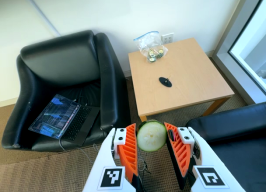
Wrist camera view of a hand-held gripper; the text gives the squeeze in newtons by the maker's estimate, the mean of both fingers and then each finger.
{"total": 10.5, "left": 10.7, "right": 10.3}